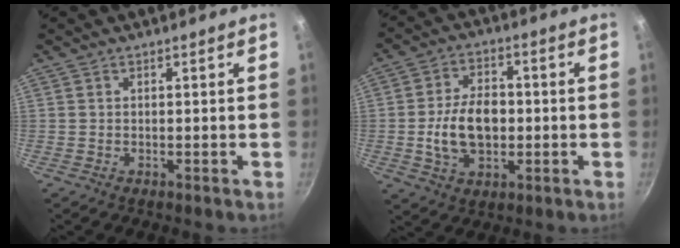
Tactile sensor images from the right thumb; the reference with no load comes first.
{"total": 11.4, "force": [-1.1, 7.6, 8.5], "torque": [-0.130, 0.016, -0.020]}